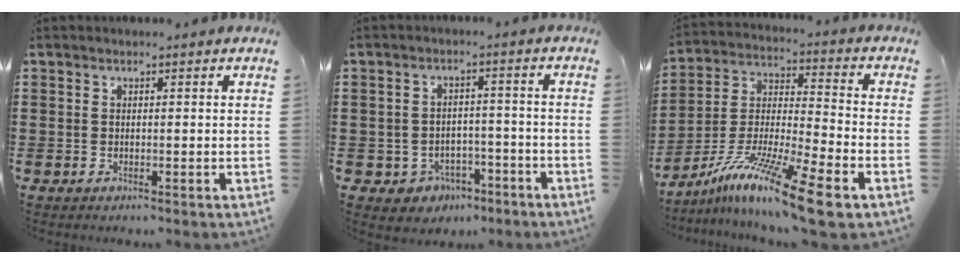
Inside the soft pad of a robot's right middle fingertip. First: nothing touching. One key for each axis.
{"total": 3.3, "fx": -2.5, "fy": 2.0, "fz": 0.5, "tx": -0.018, "ty": 0.007, "tz": -0.054}
{"total": 13.6, "fx": -10.2, "fy": 0.0, "fz": 8.9, "tx": -0.166, "ty": 0.012, "tz": -0.193}